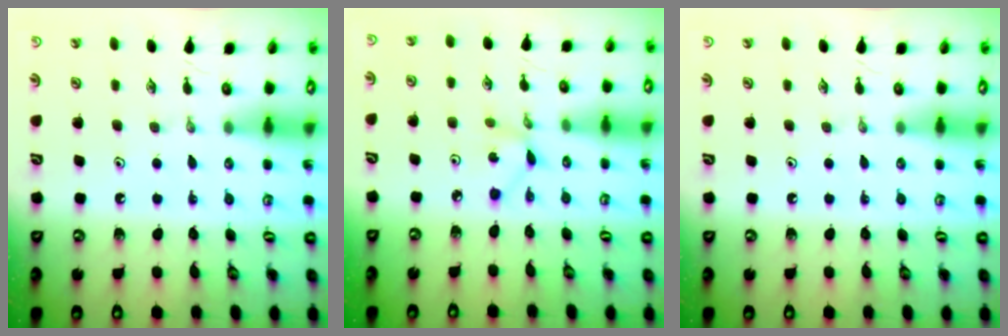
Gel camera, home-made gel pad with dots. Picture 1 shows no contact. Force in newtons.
{"total": 2.2, "press": 2.2, "slide": 0.1}
{"total": 0.0}